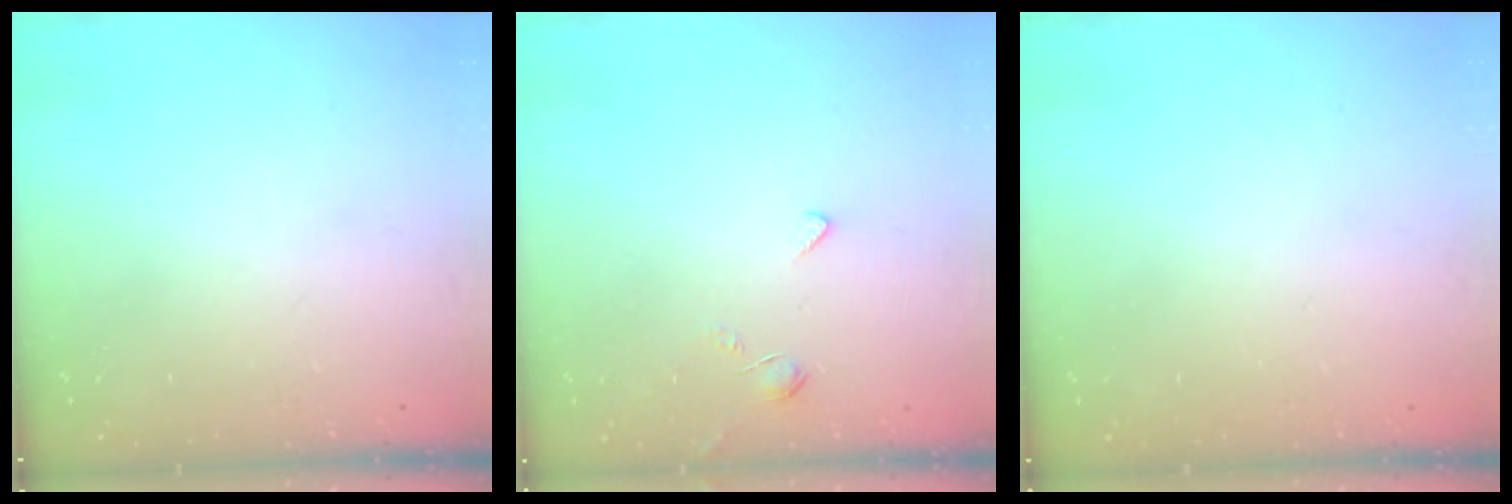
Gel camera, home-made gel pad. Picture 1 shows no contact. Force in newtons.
{"total": 2.0, "press": 2.0, "slide": 0.5}
{"total": 2.0, "press": 2.0, "slide": 0.1}